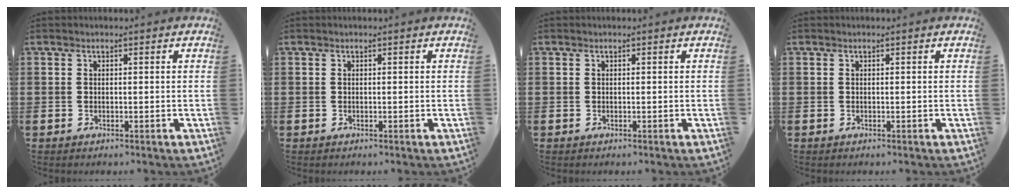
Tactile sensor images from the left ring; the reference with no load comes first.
{"total": 0.0}
{"total": 0.0}
{"total": 0.0}